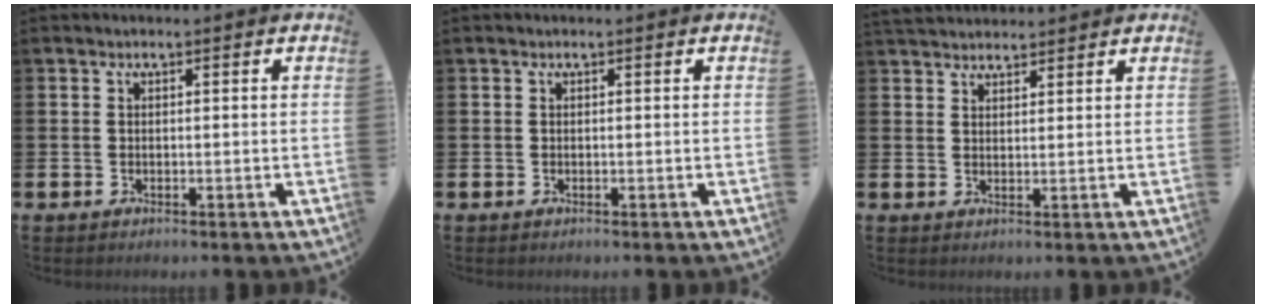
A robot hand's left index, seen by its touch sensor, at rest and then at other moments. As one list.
[{"total": 0.0}, {"total": 2.9, "force": [2.8, 0.7, 0.3], "torque": [-0.010, -0.011, 0.053]}]